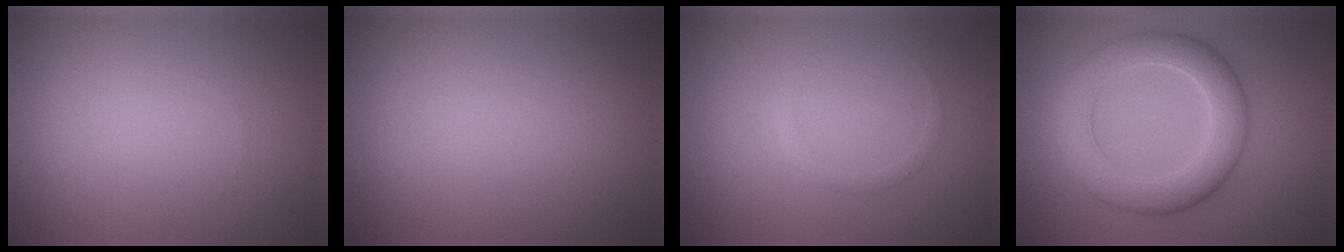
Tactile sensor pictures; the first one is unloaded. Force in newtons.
{"total": 0.0}
{"total": 0.8, "press": 0.8, "slide": 0.0}
{"total": 6.2, "press": 6.2, "slide": 0.5}